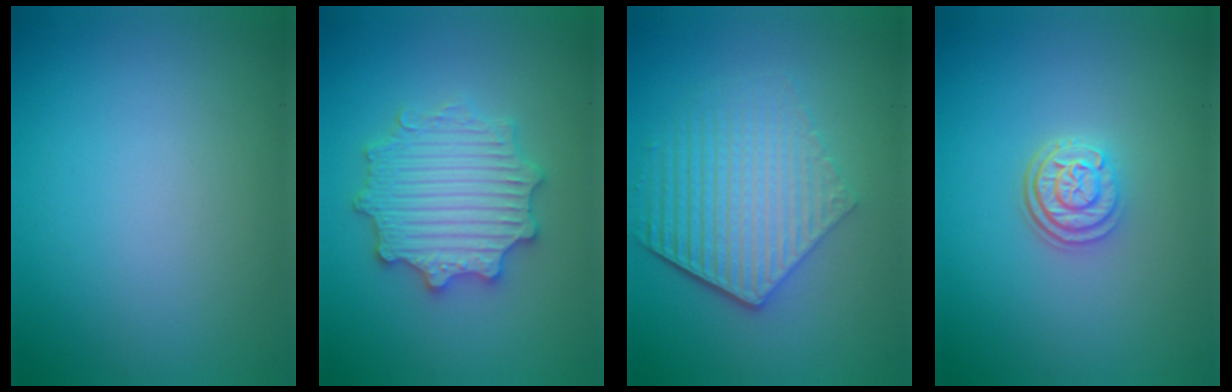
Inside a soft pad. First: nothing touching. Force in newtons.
{"total": 5.6, "press": 5.6, "slide": 1.0}
{"total": 6.4, "press": 4.6, "slide": 4.4}
{"total": 3.1, "press": 2.4, "slide": 1.9}